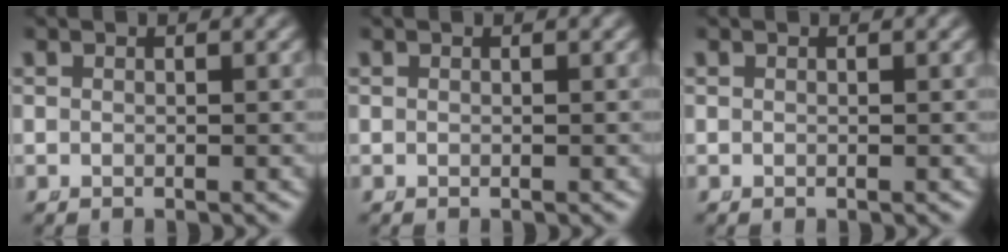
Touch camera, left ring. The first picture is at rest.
{"total": 0.0}
{"total": 0.0}